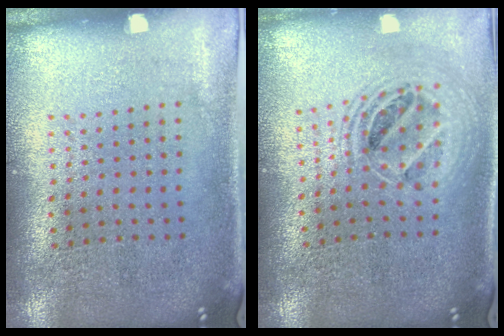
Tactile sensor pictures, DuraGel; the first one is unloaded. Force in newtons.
{"total": 1.8, "press": 1.5, "slide": 1.1}